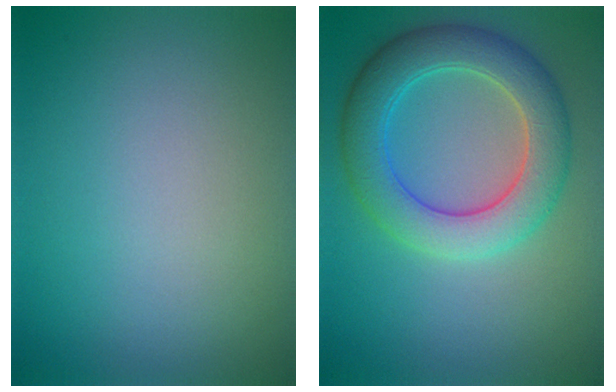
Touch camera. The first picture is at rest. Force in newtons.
{"total": 6.4, "press": 6.4, "slide": 0.1}